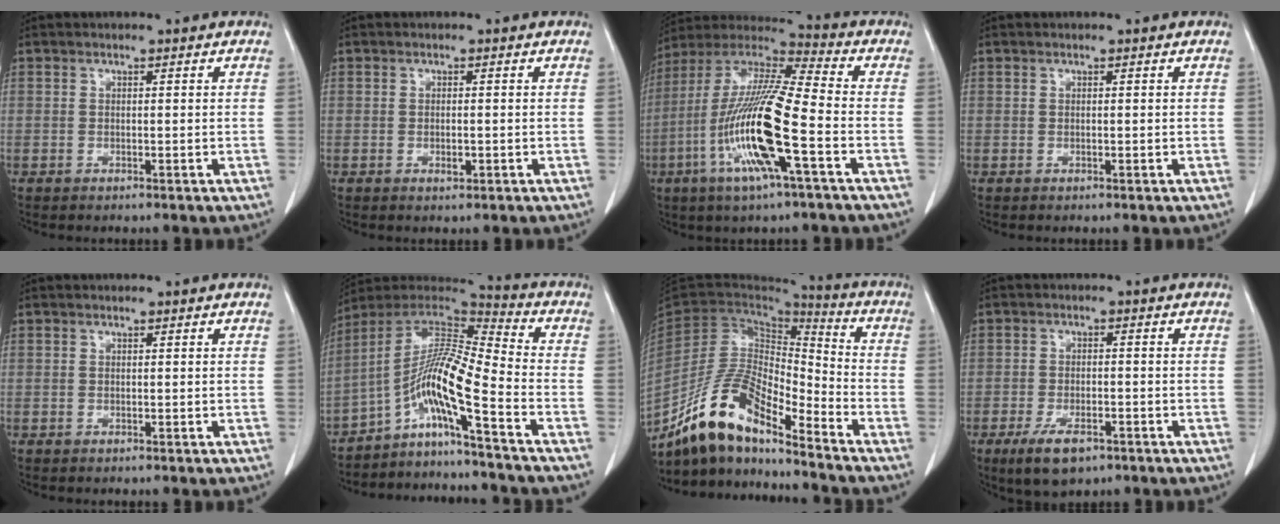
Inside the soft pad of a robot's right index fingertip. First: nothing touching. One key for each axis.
{"total": 1.7, "fx": -0.5, "fy": 0.9, "fz": 1.4, "tx": -0.027, "ty": 0.000, "tz": -0.004}
{"total": 18.7, "fx": -5.7, "fy": 1.6, "fz": 17.7, "tx": -0.366, "ty": -0.014, "tz": -0.112}
{"total": 0.0}
{"total": 0.0}
{"total": 12.9, "fx": -6.5, "fy": -0.2, "fz": 11.1, "tx": -0.215, "ty": 0.011, "tz": -0.121}
{"total": 16.5, "fx": -13.0, "fy": 4.3, "fz": 9.1, "tx": -0.175, "ty": 0.011, "tz": -0.243}
{"total": 7.2, "fx": -4.3, "fy": 3.1, "fz": 4.8, "tx": -0.095, "ty": -0.009, "tz": -0.068}